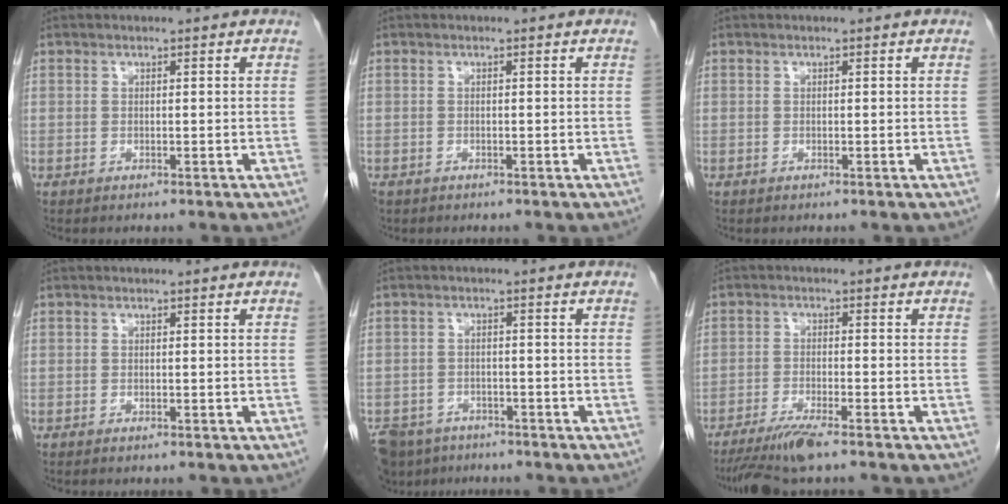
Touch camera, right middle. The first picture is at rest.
{"total": 0.9, "force": [-0.7, 0.6, 0.1], "torque": [-0.009, 0.002, -0.011]}
{"total": 0.0}
{"total": 0.0}
{"total": 7.9, "force": [-6.3, 4.3, 1.9], "torque": [-0.035, -0.008, -0.100]}
{"total": 6.1, "force": [-4.8, -0.3, 3.8], "torque": [-0.068, -0.019, -0.088]}